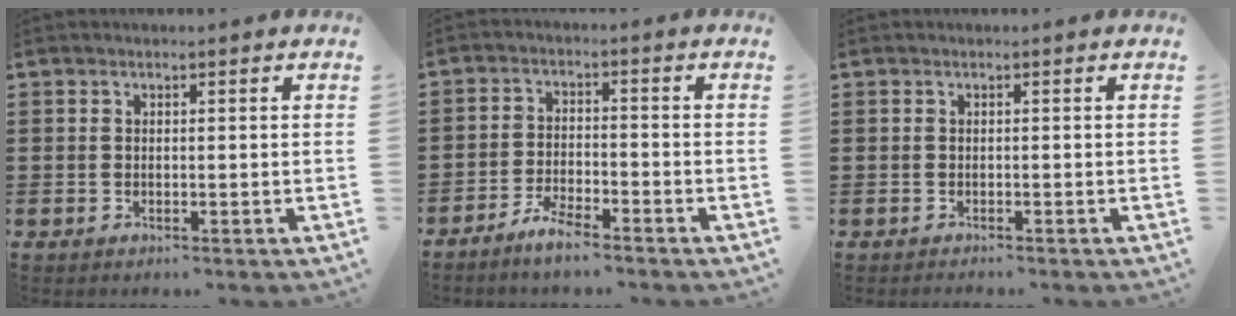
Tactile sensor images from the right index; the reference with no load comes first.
{"total": 3.9, "force": [-3.6, 0.2, 1.3], "torque": [-0.032, 0.002, -0.073]}
{"total": 0.5, "force": [-0.5, -0.1, 0.0], "torque": [-0.001, -0.003, -0.011]}